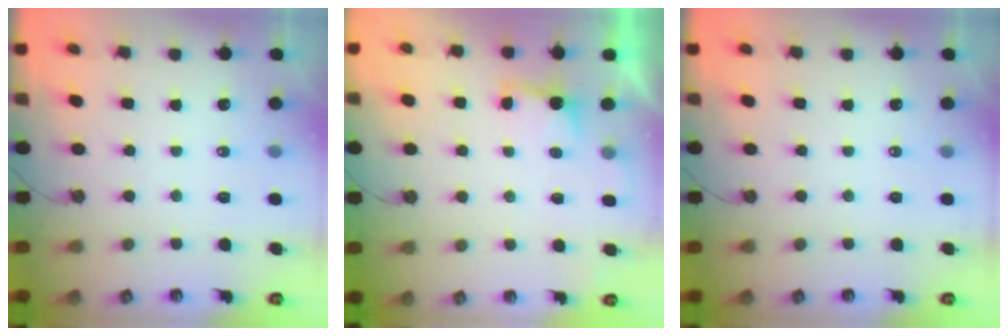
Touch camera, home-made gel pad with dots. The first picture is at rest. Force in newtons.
{"total": 1.4, "press": 1.0, "slide": 0.9}
{"total": 0.0}